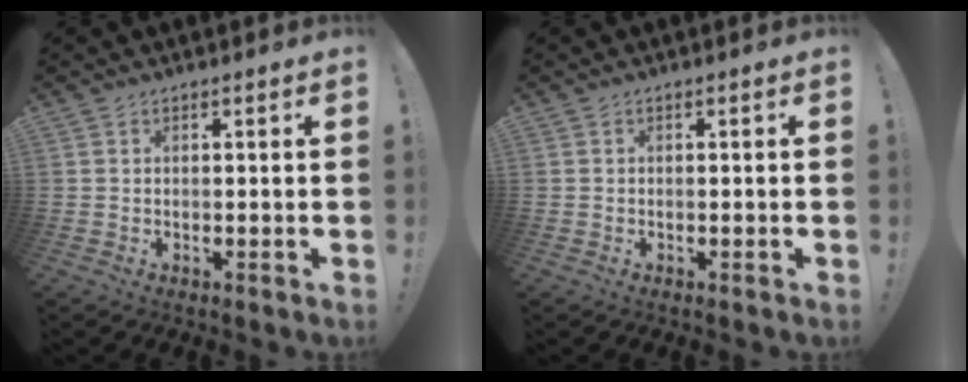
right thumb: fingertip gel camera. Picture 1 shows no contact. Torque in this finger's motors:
{"motor_torque": [0.31, -0.05, -0.03, 0.01, 0.00]}